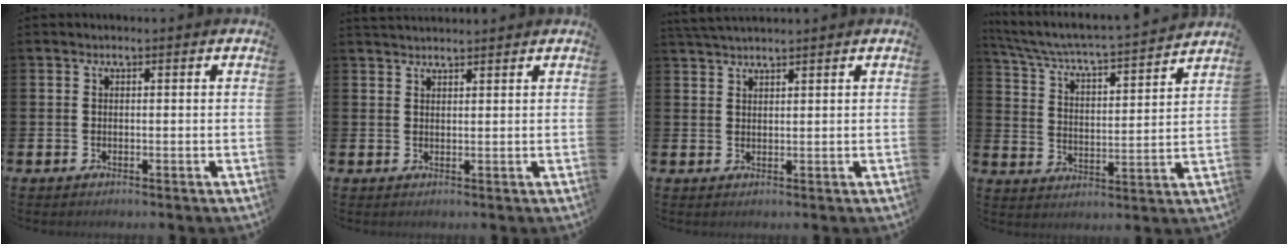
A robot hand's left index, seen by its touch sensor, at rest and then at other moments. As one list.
[{"total": 2.0, "force": [2.0, 0.2, 0.1], "torque": [0.003, -0.010, 0.034]}, {"total": 2.4, "force": [2.3, 0.0, 0.4], "torque": [-0.011, -0.007, 0.044]}, {"total": 5.1, "force": [4.9, 0.3, 1.6], "torque": [-0.060, -0.045, 0.075]}]